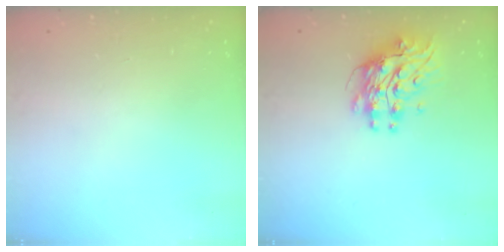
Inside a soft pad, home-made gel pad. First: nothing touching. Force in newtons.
{"total": 9.8, "press": 9.7, "slide": 0.8}